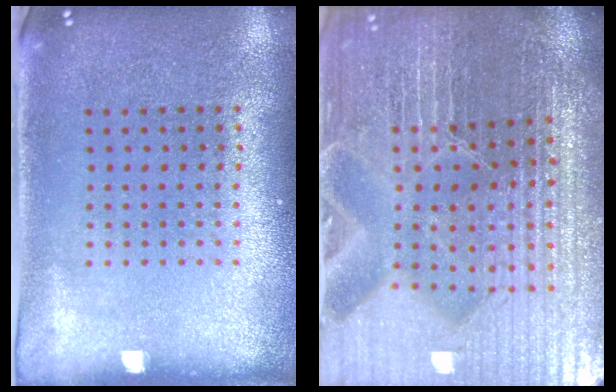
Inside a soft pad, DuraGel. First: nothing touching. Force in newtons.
{"total": 5.5, "press": 5.2, "slide": 1.9}